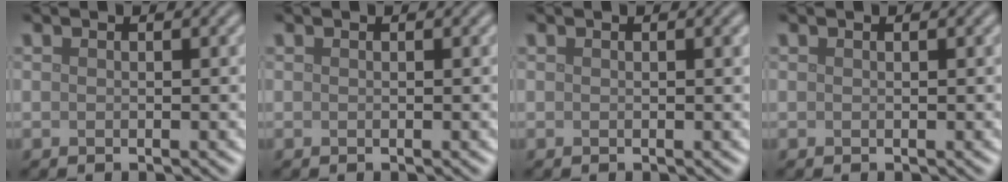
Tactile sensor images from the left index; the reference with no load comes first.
{"total": 0.0}
{"total": 0.0}
{"total": 0.0}